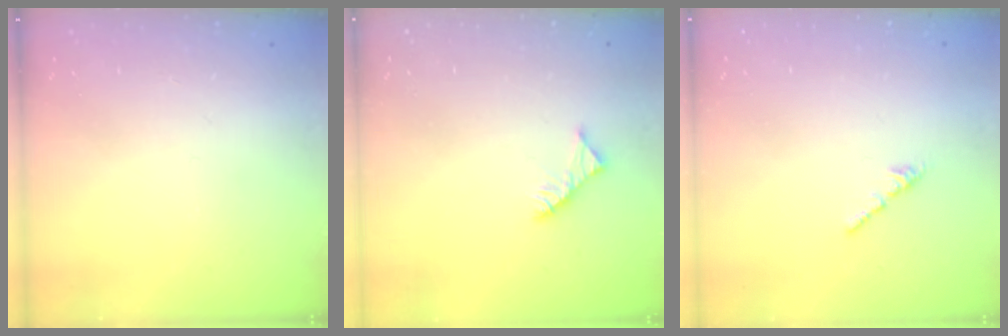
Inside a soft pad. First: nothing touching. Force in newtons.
{"total": 2.9, "press": 2.9, "slide": 0.4}
{"total": 0.8, "press": 0.7, "slide": 0.5}